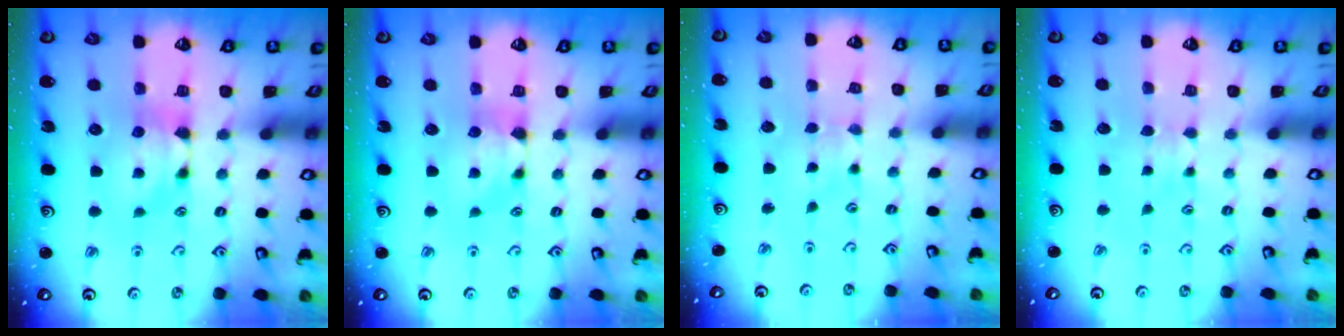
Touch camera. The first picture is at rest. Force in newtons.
{"total": 0.5, "press": 0.4, "slide": 0.3}
{"total": 1.2, "press": 1.2, "slide": 0.1}
{"total": 2.5, "press": 2.5, "slide": 0.5}